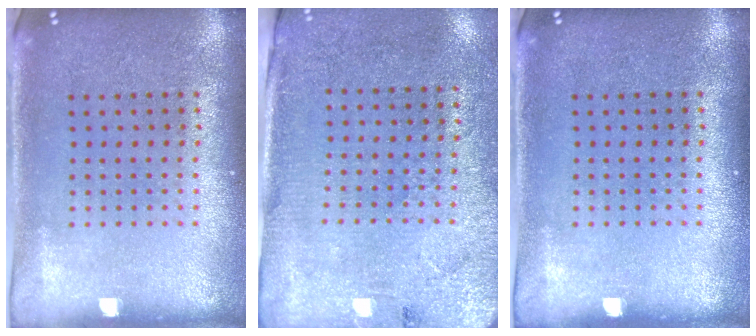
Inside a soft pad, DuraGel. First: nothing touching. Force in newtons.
{"total": 2.7, "press": 2.4, "slide": 1.3}
{"total": 0.0}